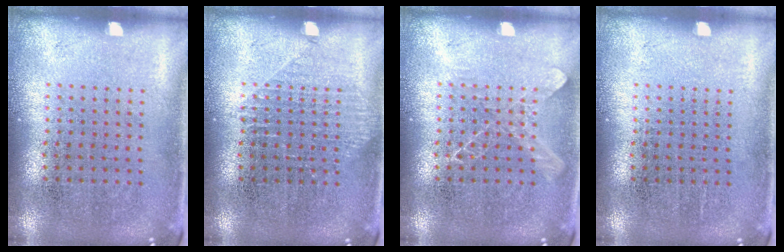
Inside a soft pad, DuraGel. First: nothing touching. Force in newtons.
{"total": 1.0, "press": 1.0, "slide": 0.2}
{"total": 1.1, "press": 1.1, "slide": 0.2}
{"total": 0.0}